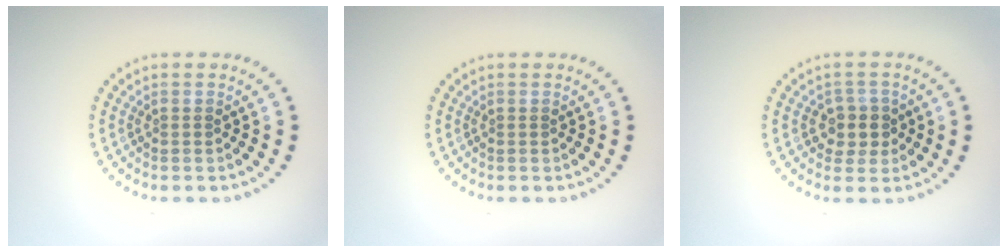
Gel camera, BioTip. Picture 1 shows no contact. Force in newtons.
{"total": 0.0}
{"total": 2.6, "press": 2.4, "slide": 0.9}